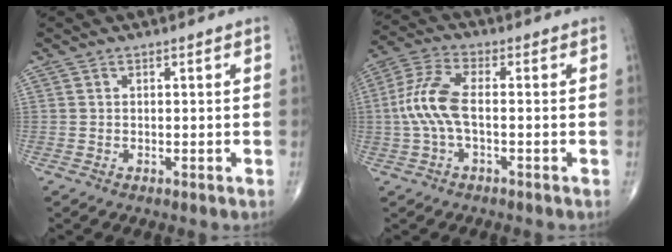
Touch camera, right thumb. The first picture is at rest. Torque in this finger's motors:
{"motor_torque": [0.43, 1.67, 0.97, -0.42, 0.12]}